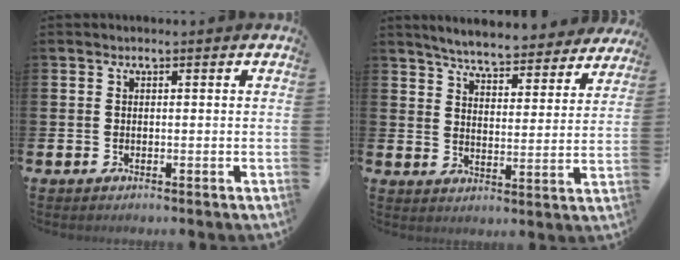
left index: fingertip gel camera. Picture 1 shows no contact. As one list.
[{"total": 6.0, "force": [5.8, 0.5, 1.4], "torque": [-0.049, -0.039, 0.098]}]